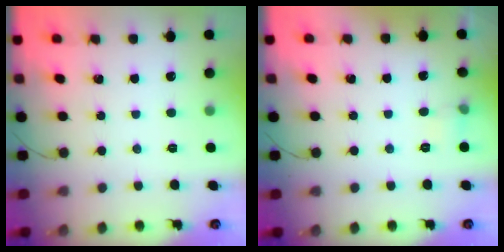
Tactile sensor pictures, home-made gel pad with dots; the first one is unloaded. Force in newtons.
{"total": 4.6, "press": 4.4, "slide": 1.4}